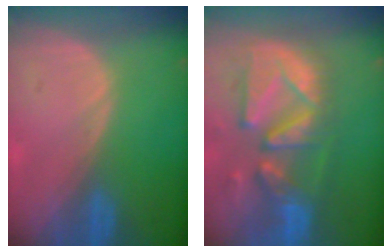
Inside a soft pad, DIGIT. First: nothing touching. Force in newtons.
{"total": 13.1, "press": 11.4, "slide": 6.5}